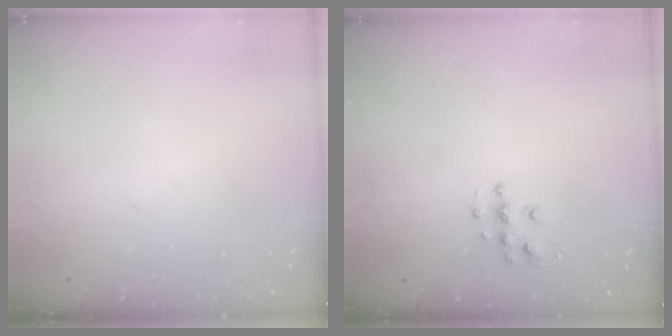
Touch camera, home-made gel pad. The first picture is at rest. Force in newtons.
{"total": 4.8, "press": 4.8, "slide": 0.3}